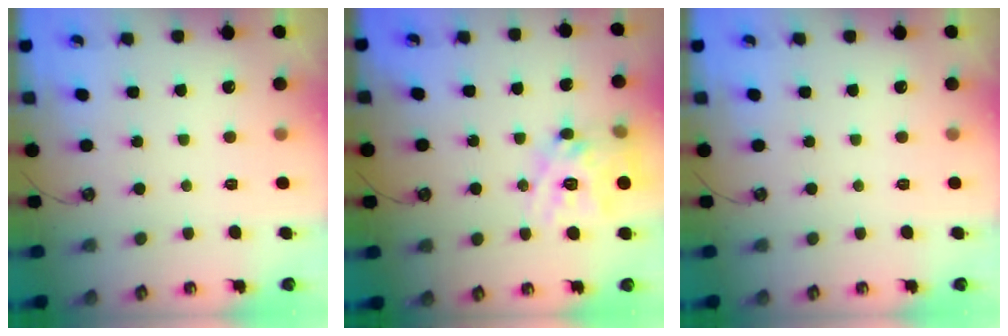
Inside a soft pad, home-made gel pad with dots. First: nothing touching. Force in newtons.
{"total": 16.8, "press": 16.8, "slide": 1.4}
{"total": 0.0}